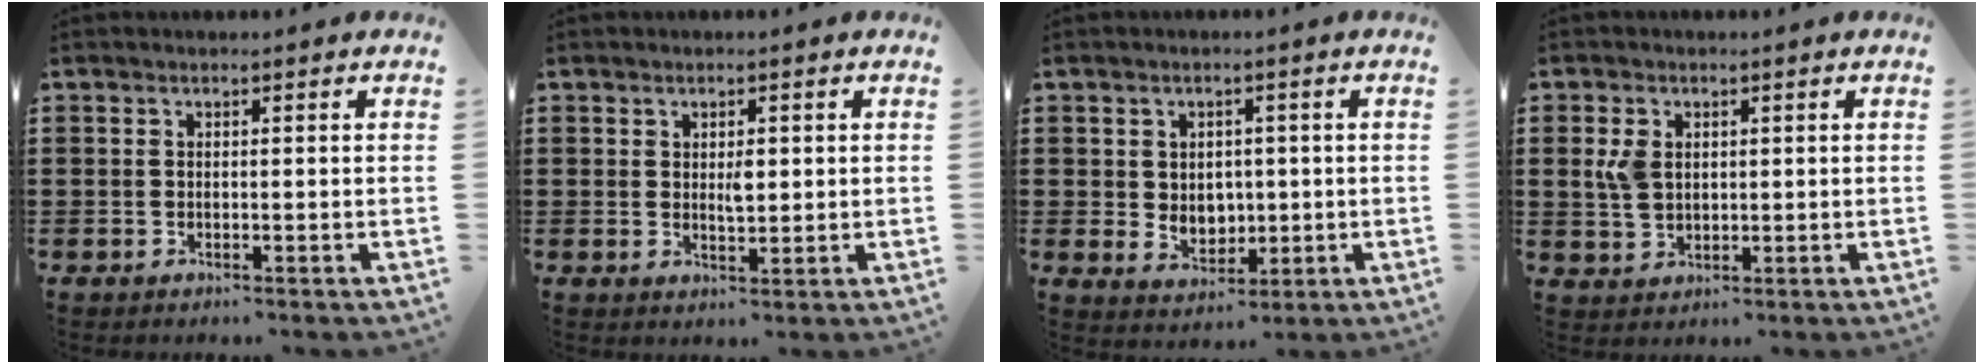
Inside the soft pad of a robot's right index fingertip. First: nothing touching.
{"total": 2.5, "force": [0.5, 1.0, 2.2], "torque": [-0.029, -0.005, 0.005]}
{"total": 3.8, "force": [0.9, 3.4, 1.5], "torque": [-0.027, 0.003, 0.012]}
{"total": 4.1, "force": [0.9, 2.8, 2.8], "torque": [-0.071, 0.006, 0.014]}